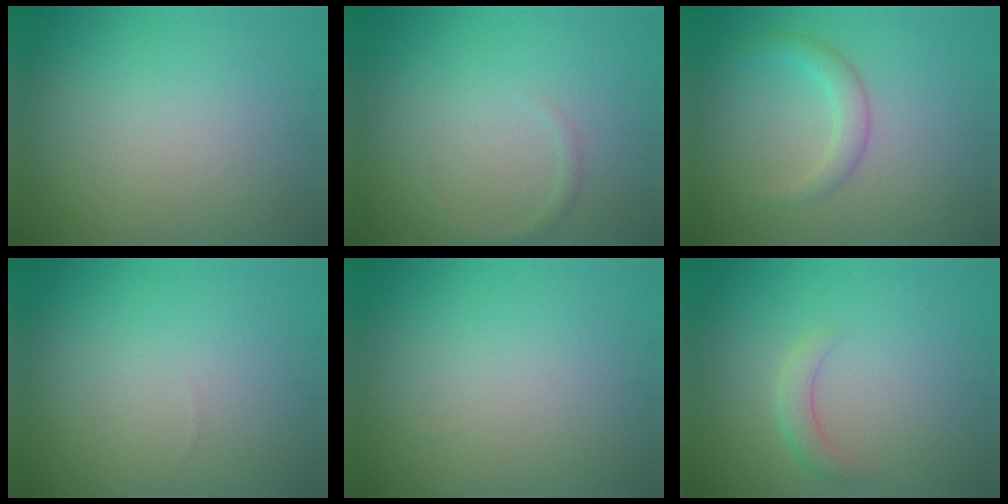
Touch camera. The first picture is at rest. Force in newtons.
{"total": 0.8, "press": 0.8, "slide": 0.0}
{"total": 2.3, "press": 2.3, "slide": 0.1}
{"total": 0.0}
{"total": 0.0}
{"total": 1.7, "press": 1.7, "slide": 0.0}